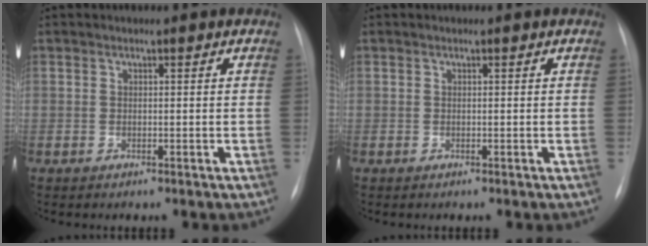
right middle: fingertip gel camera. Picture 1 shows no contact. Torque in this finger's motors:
{"motor_torque": [-0.16, -0.07, -0.04, -0.01]}